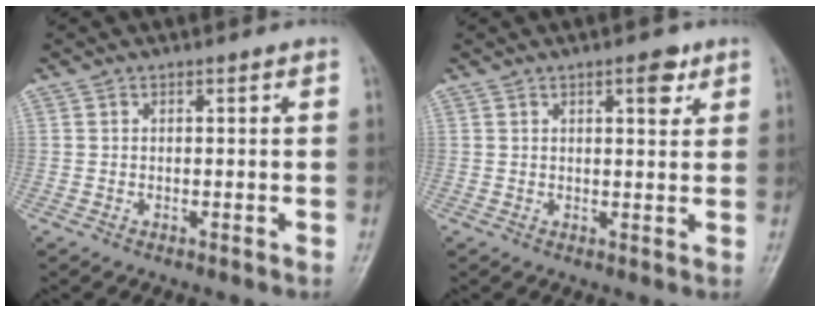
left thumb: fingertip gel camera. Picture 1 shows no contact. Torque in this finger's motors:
{"motor_torque": [-0.13, 0.12, -0.24, -0.12, 0.12]}